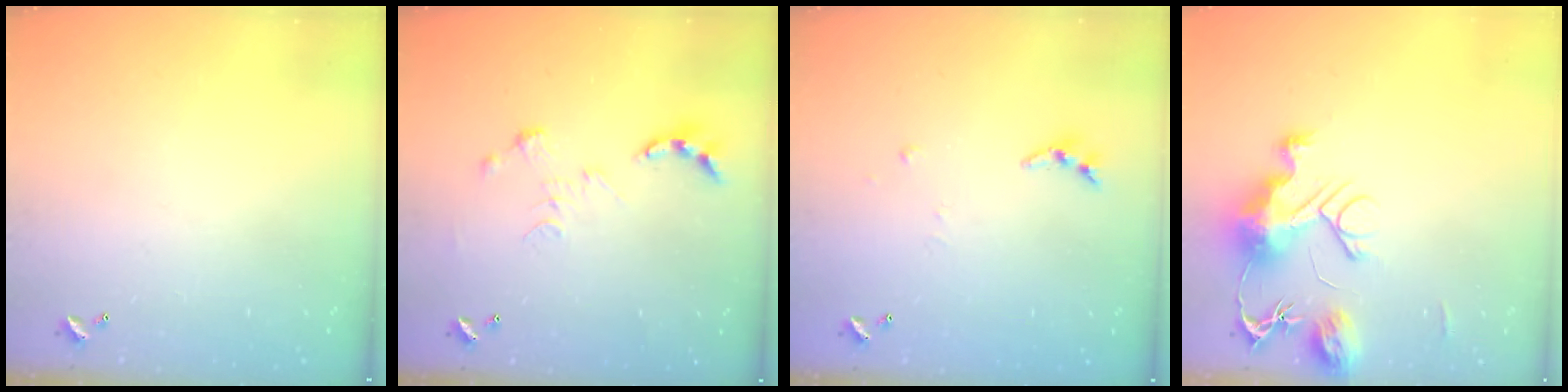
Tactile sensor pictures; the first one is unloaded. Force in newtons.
{"total": 0.0}
{"total": 4.4, "press": 4.4, "slide": 0.3}
{"total": 11.5, "press": 11.5, "slide": 1.2}